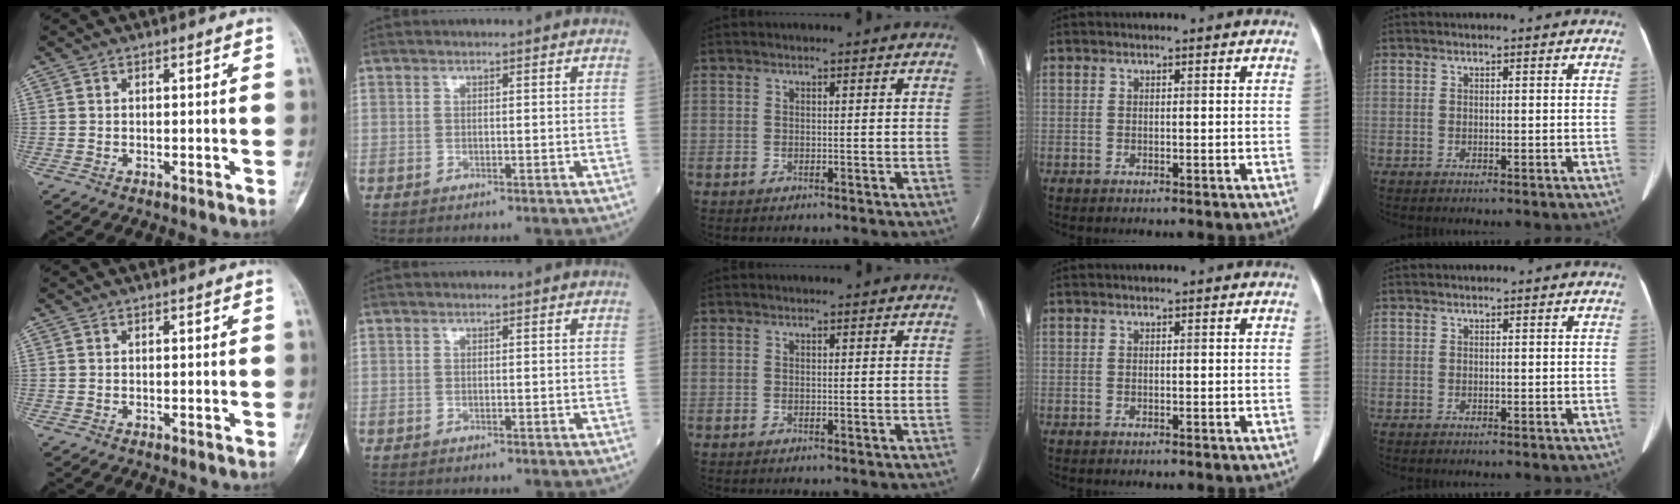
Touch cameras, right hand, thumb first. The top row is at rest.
{}